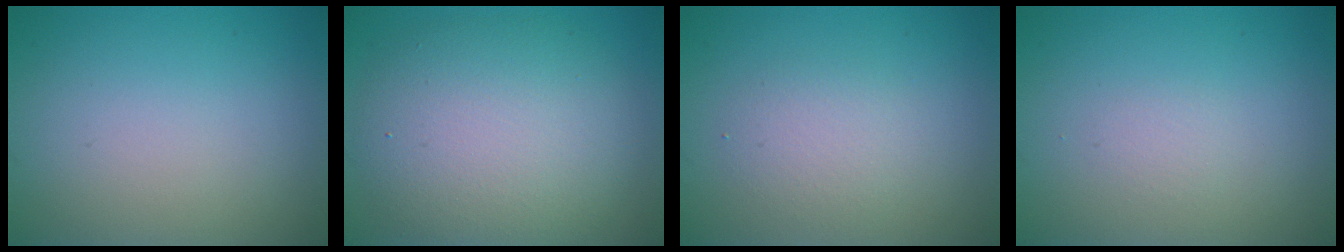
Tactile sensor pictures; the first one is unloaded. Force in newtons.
{"total": 8.5, "press": 8.4, "slide": 1.1}
{"total": 2.2, "press": 2.2, "slide": 0.3}
{"total": 0.0}